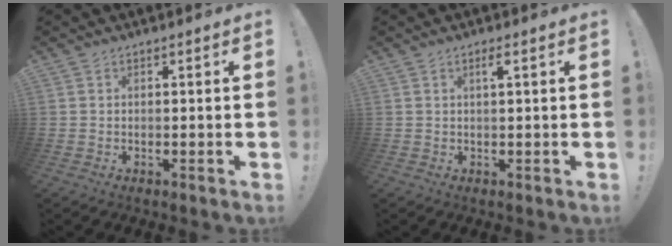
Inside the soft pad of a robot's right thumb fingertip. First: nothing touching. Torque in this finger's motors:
{"motor_torque": [-0.12, 0.23, 0.32, 0.24, -0.02]}